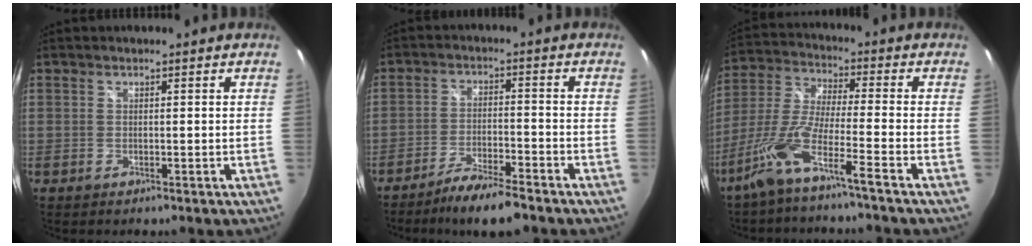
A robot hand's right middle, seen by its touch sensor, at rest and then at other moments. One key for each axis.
{"total": 8.6, "fx": -7.2, "fy": 1.0, "fz": 4.7, "tx": -0.100, "ty": -0.007, "tz": -0.120}
{"total": 9.3, "fx": -6.1, "fy": -0.3, "fz": 7.0, "tx": -0.152, "ty": -0.002, "tz": -0.117}